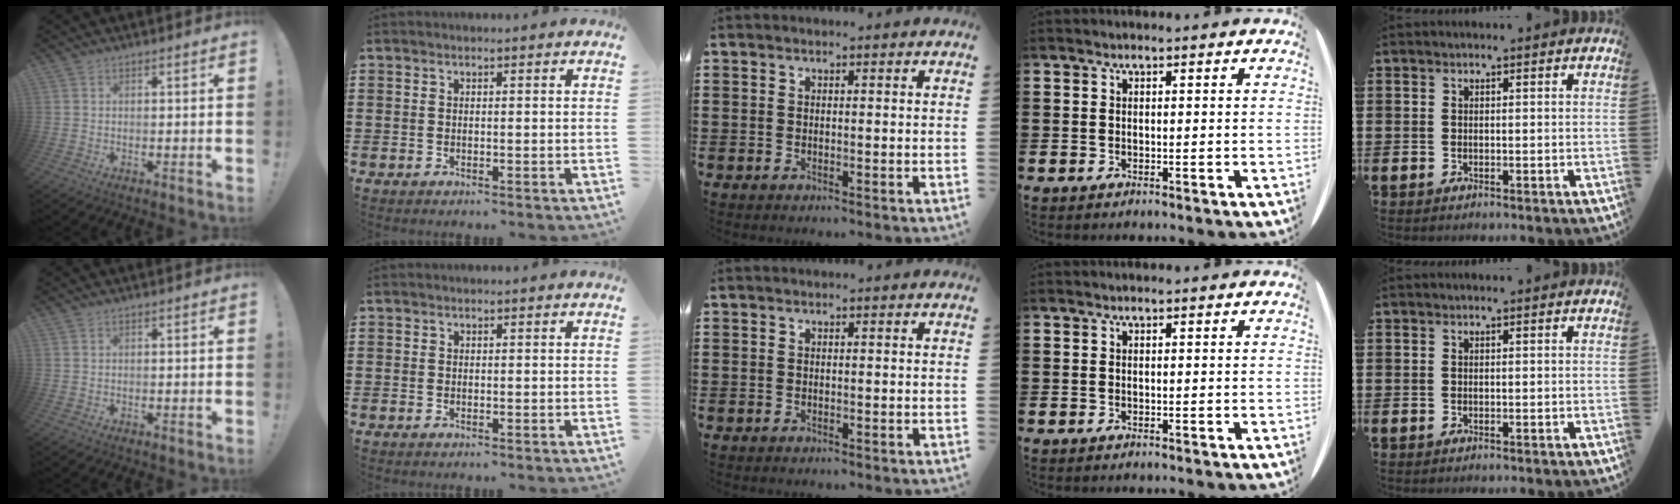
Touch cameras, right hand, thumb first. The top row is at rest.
{}